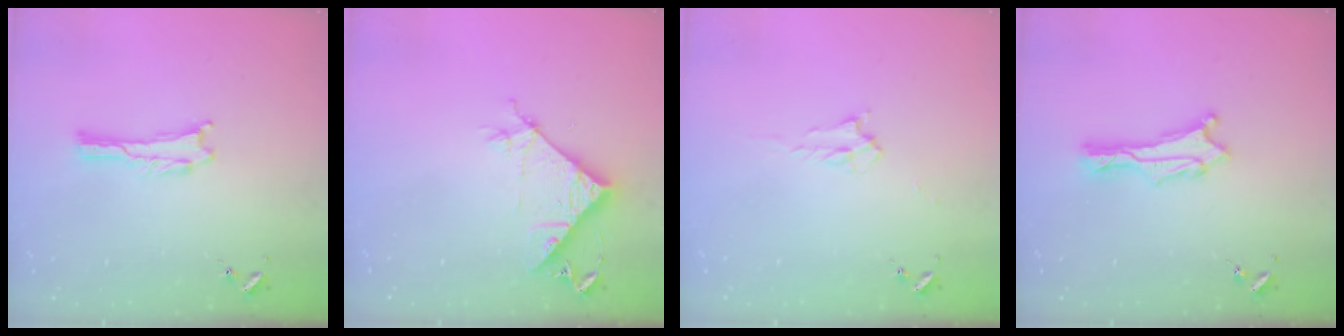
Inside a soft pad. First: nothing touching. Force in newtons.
{"total": 8.1, "press": 8.1, "slide": 0.5}
{"total": 2.2, "press": 2.2, "slide": 0.4}
{"total": 1.5, "press": 1.5, "slide": 0.1}